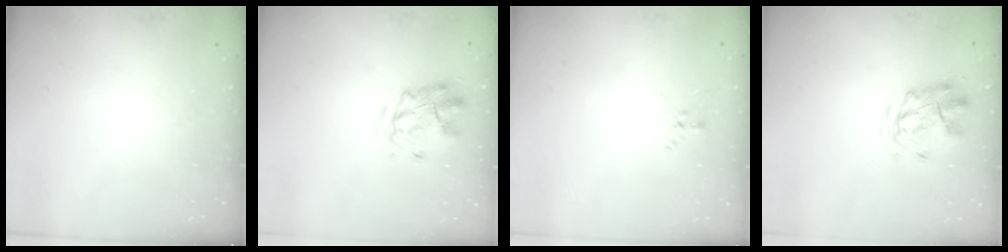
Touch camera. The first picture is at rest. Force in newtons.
{"total": 2.9, "press": 2.5, "slide": 1.5}
{"total": 0.0}
{"total": 2.7, "press": 2.4, "slide": 1.3}